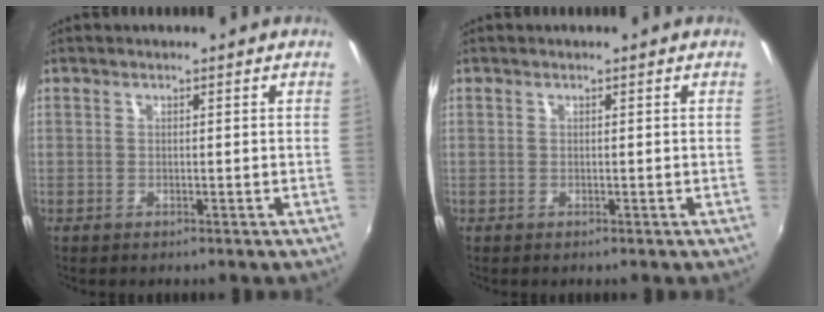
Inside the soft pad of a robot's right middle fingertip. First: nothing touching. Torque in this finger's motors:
{"motor_torque": [-0.19, -0.19, 0.00, 0.00]}